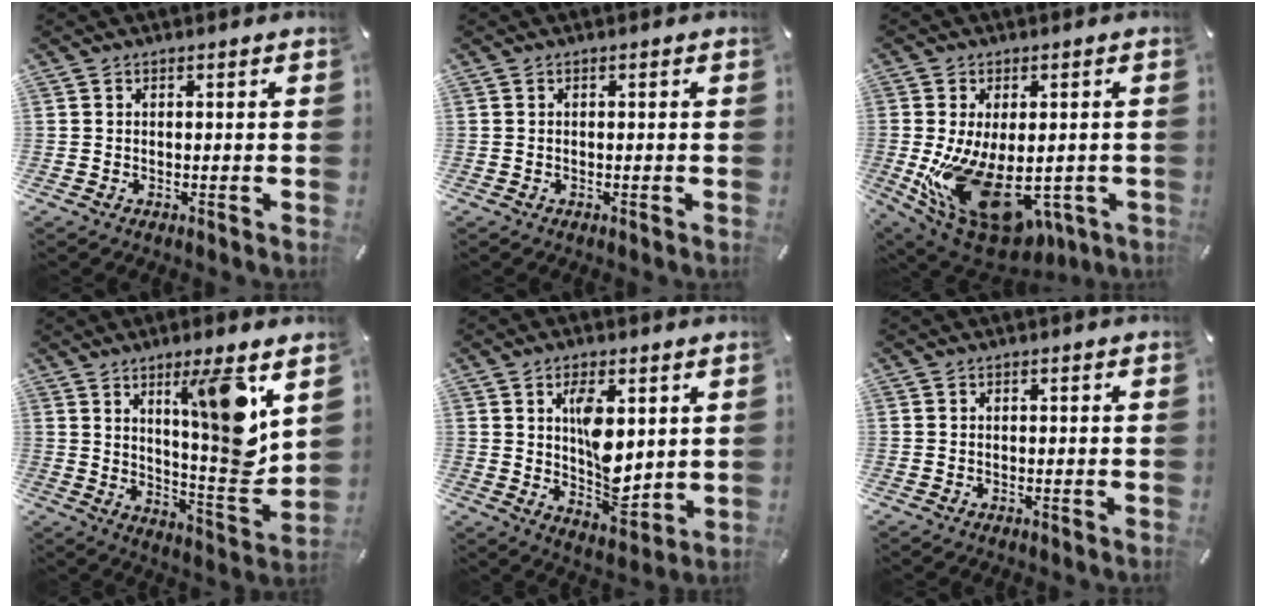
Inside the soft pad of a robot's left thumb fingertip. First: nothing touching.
{"total": 0.0}
{"total": 18.8, "force": [-3.3, 11.4, 14.6], "torque": [-0.256, -0.013, -0.032]}
{"total": 15.5, "force": [7.5, 2.2, 13.3], "torque": [-0.193, -0.059, 0.113]}
{"total": 10.7, "force": [2.5, 6.2, 8.4], "torque": [-0.135, -0.017, 0.039]}
{"total": 0.0}